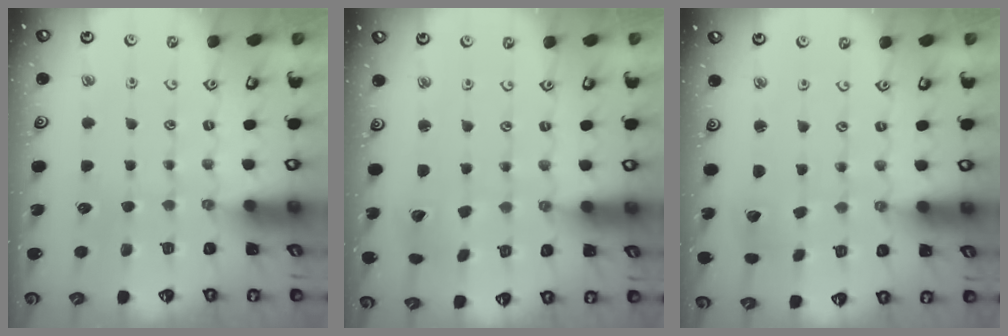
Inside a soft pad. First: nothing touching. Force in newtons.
{"total": 2.5, "press": 2.5, "slide": 0.4}
{"total": 1.8, "press": 1.7, "slide": 0.3}